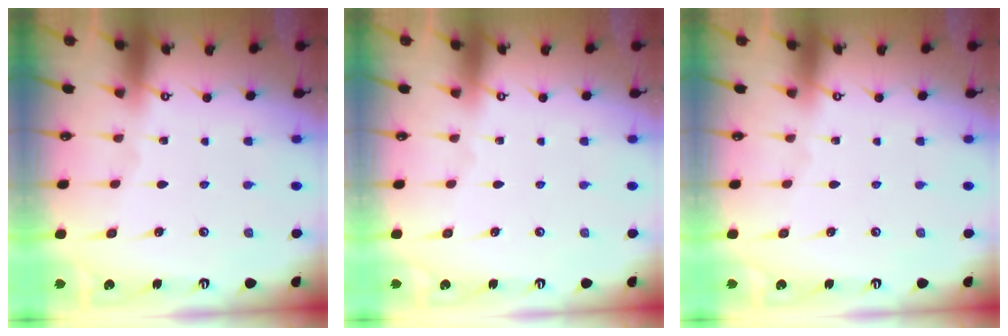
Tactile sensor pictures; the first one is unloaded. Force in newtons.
{"total": 0.0}
{"total": 0.0}